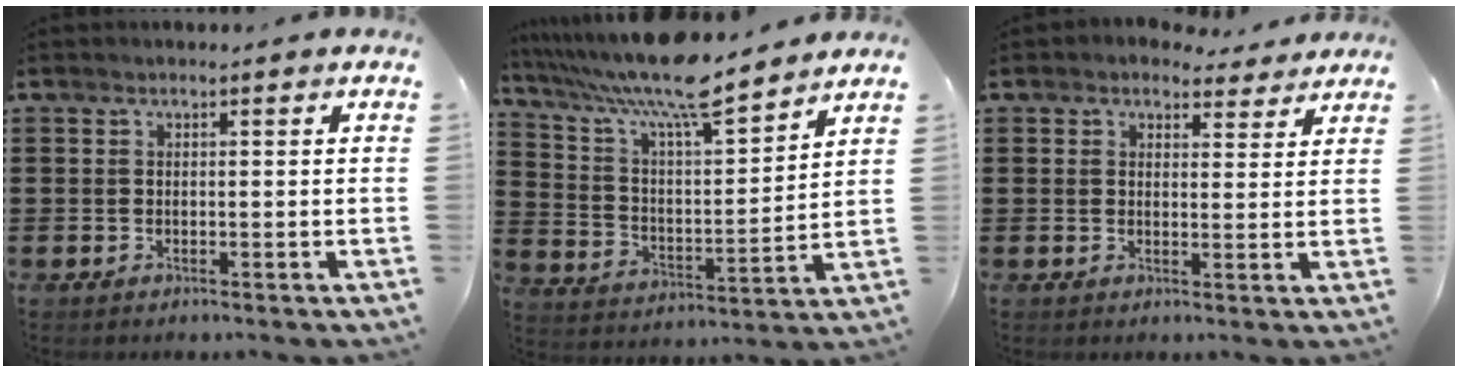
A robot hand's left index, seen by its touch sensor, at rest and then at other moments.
{"total": 10.7, "force": [9.2, 0.8, 5.4], "torque": [-0.140, -0.059, 0.157]}
{"total": 3.7, "force": [3.3, 1.5, 0.7], "torque": [-0.018, -0.008, 0.060]}